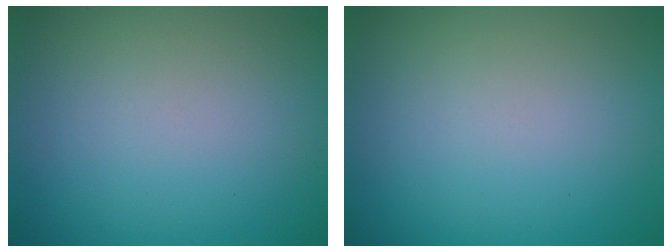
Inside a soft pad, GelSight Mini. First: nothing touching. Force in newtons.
{"total": 0.0}